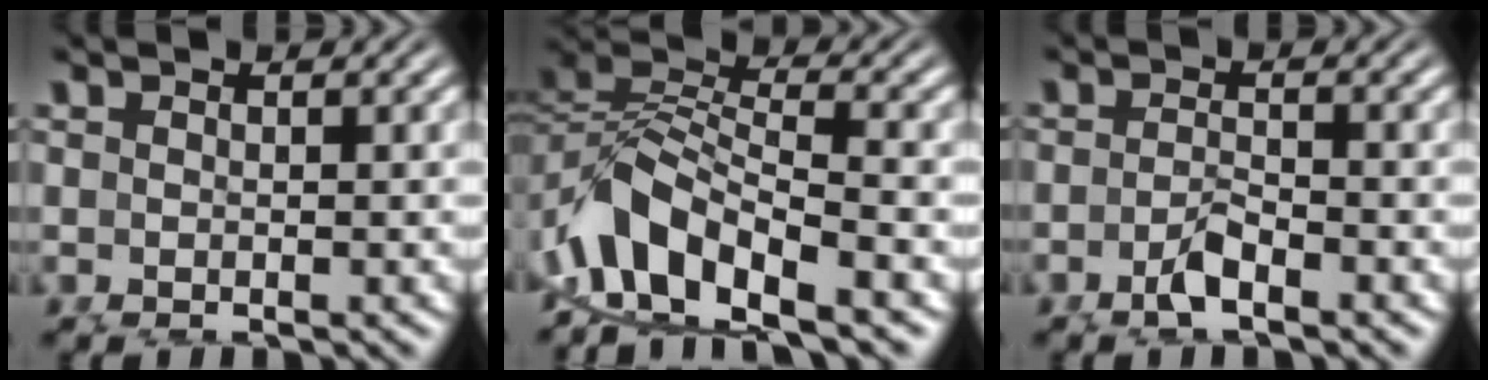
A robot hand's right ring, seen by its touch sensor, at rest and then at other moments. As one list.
[{"total": 6.9, "force": [-0.9, 4.8, 4.8], "torque": [-0.116, -0.017, -0.009]}, {"total": 1.0, "force": [-0.8, -0.1, 0.6], "torque": [-0.011, -0.003, -0.011]}]